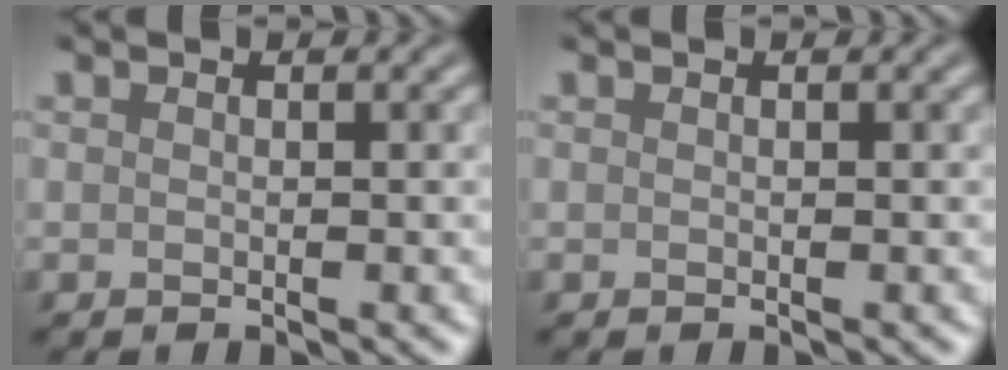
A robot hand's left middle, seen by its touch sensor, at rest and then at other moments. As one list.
[{"total": 0.0}]